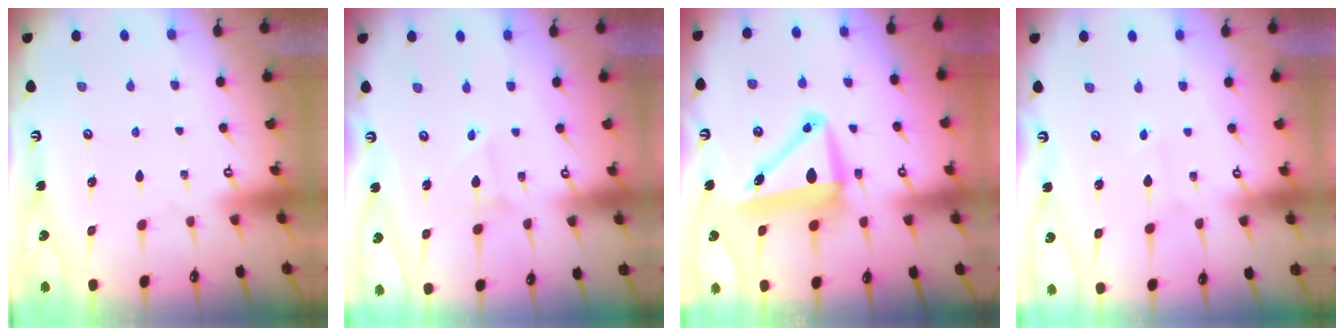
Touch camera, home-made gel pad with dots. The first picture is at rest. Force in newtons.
{"total": 2.1, "press": 2.1, "slide": 0.2}
{"total": 10.8, "press": 10.2, "slide": 3.5}
{"total": 2.7, "press": 2.7, "slide": 0.3}